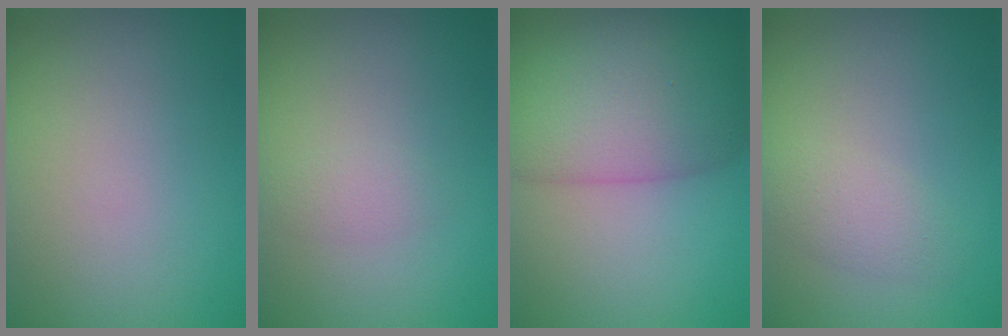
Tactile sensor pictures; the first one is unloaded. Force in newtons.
{"total": 1.2, "press": 1.2, "slide": 0.1}
{"total": 9.9, "press": 9.9, "slide": 0.2}
{"total": 2.2, "press": 2.2, "slide": 0.1}